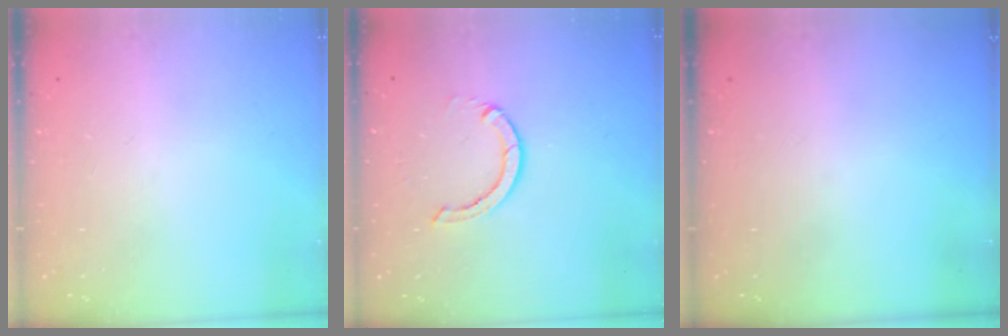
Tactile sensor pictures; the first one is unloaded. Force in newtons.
{"total": 3.7, "press": 3.7, "slide": 0.3}
{"total": 0.0}